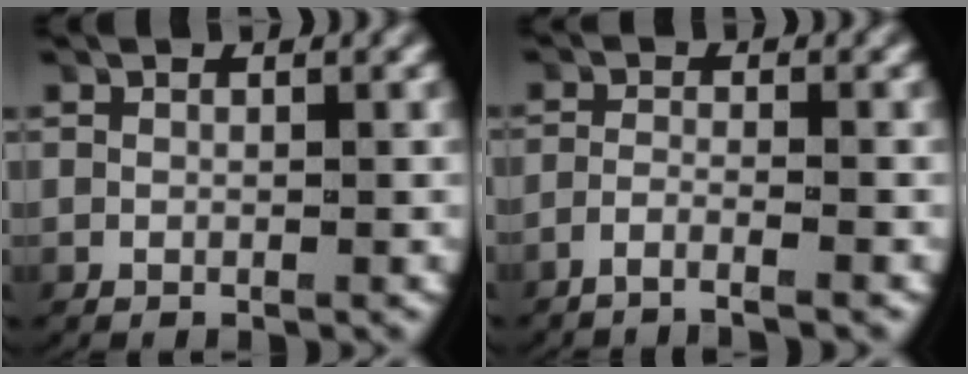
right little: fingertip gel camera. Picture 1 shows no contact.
{"total": 3.2, "force": [-2.9, 0.0, 1.5], "torque": [-0.038, -0.009, -0.047]}